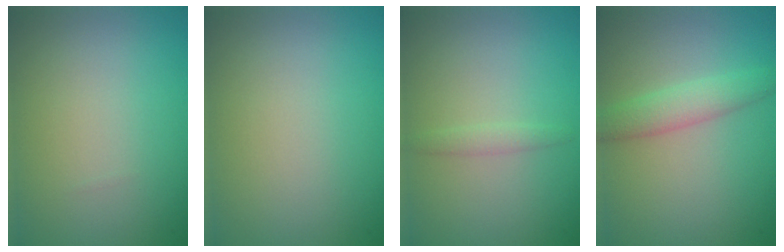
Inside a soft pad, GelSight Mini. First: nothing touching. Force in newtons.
{"total": 0.0}
{"total": 1.0, "press": 0.9, "slide": 0.2}
{"total": 2.8, "press": 2.8, "slide": 0.1}